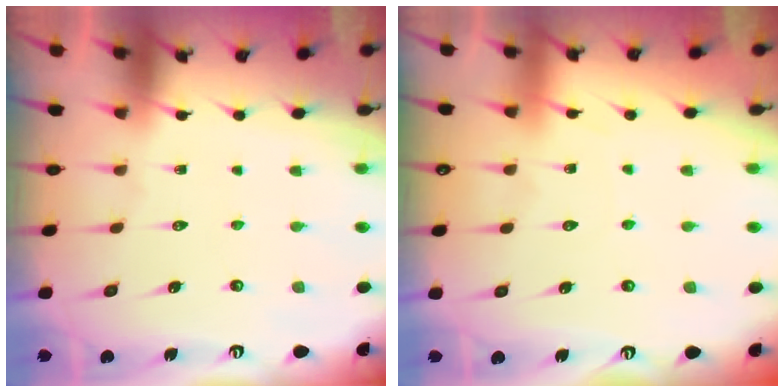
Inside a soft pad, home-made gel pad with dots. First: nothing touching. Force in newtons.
{"total": 3.6, "press": 3.6, "slide": 0.5}